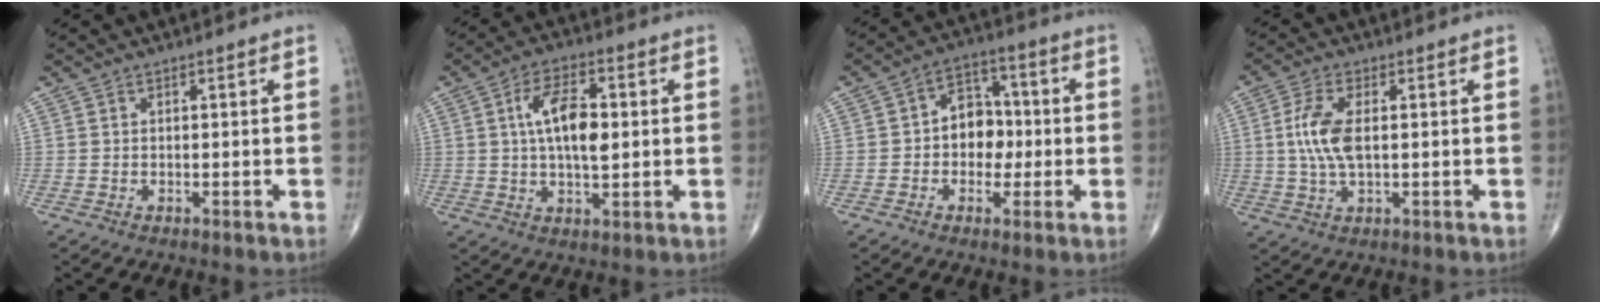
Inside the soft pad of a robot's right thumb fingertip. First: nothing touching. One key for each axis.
{"total": 10.6, "fx": 1.4, "fy": 4.9, "fz": 9.3, "tx": -0.153, "ty": 0.004, "tz": 0.022}
{"total": 8.8, "fx": -0.5, "fy": 6.7, "fz": 5.7, "tx": -0.038, "ty": 0.024, "tz": -0.020}
{"total": 7.7, "fx": 0.8, "fy": 3.4, "fz": 6.9, "tx": -0.156, "ty": 0.001, "tz": 0.014}